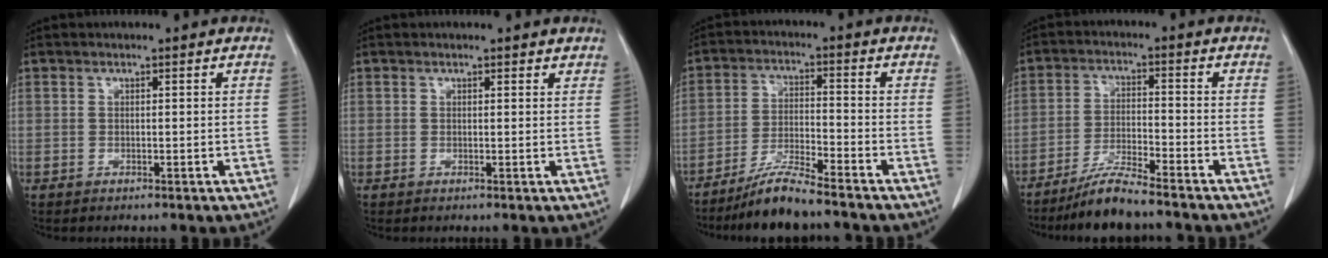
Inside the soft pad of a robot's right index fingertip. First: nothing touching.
{"total": 1.4, "force": [1.2, 0.5, 0.4], "torque": [-0.006, 0.003, 0.009]}
{"total": 7.6, "force": [-6.5, 0.0, 3.8], "torque": [-0.078, -0.023, -0.123]}
{"total": 7.1, "force": [-6.1, 0.1, 3.5], "torque": [-0.070, -0.024, -0.117]}